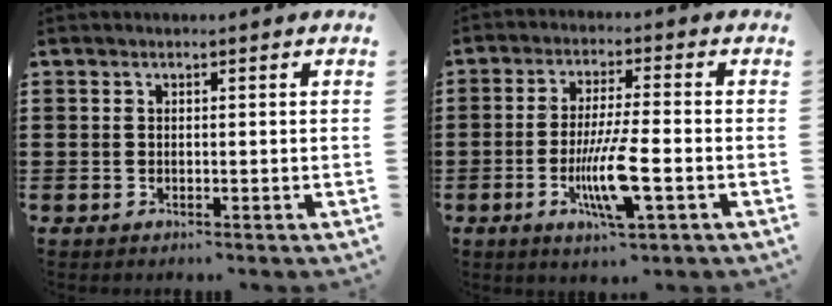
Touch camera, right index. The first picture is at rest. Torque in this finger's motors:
{"motor_torque": [1.16, -0.30, 0.82, 0.12]}